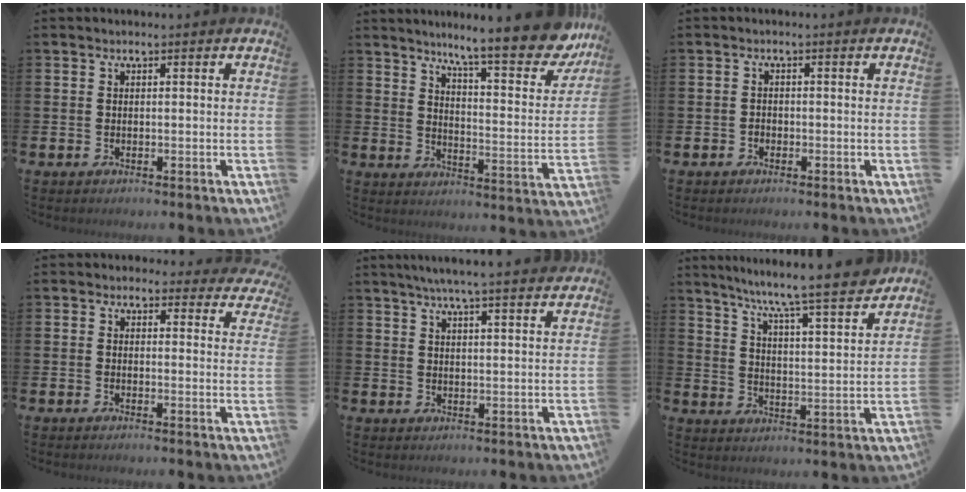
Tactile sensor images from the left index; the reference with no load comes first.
{"total": 11.3, "force": [9.2, 1.6, 6.2], "torque": [-0.107, -0.067, 0.147]}
{"total": 0.9, "force": [-0.5, 0.7, 0.1], "torque": [-0.002, 0.003, -0.012]}
{"total": 2.3, "force": [2.1, 1.1, -0.1], "torque": [0.004, -0.012, 0.032]}
{"total": 5.5, "force": [5.1, -0.6, 1.8], "torque": [-0.045, -0.022, 0.090]}
{"total": 8.5, "force": [7.8, -0.4, 3.4], "torque": [-0.093, -0.064, 0.128]}